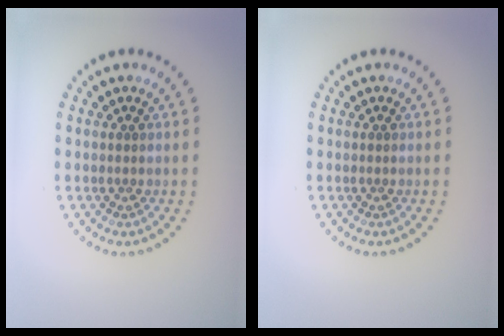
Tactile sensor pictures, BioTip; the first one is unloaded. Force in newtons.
{"total": 0.0}